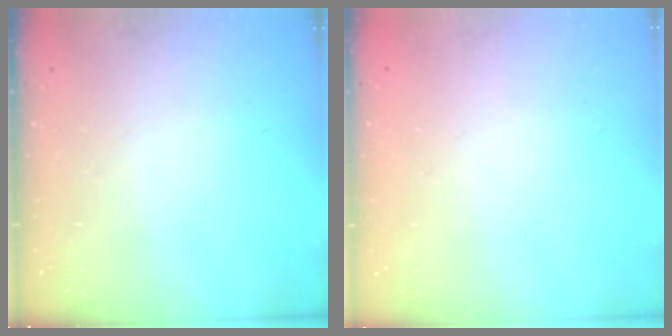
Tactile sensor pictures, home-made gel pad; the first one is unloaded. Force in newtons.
{"total": 1.7, "press": 1.7, "slide": 0.2}